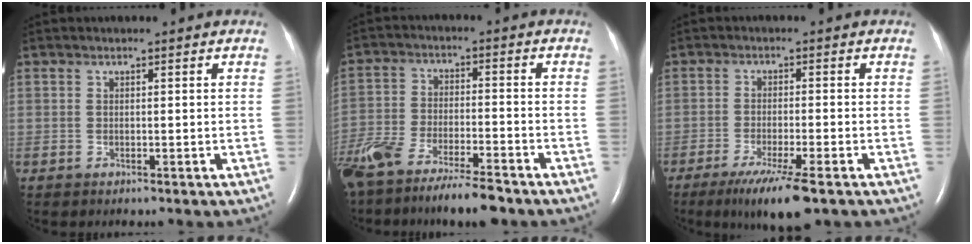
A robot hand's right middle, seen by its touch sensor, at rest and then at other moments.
{"total": 16.9, "force": [-13.4, 3.2, 9.7], "torque": [-0.208, -0.032, -0.230]}
{"total": 8.3, "force": [-5.4, 0.4, 6.3], "torque": [-0.109, -0.022, -0.085]}